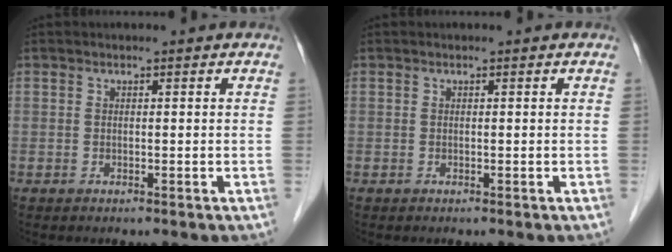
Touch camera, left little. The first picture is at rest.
{"total": 0.0}